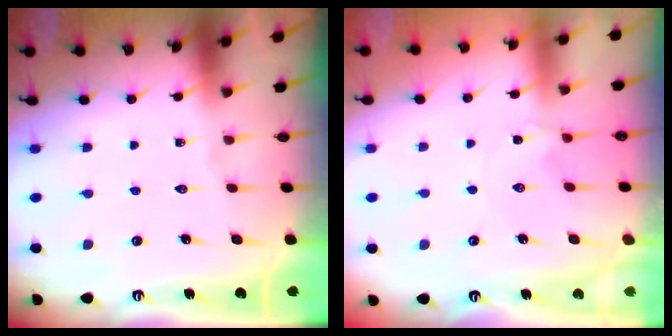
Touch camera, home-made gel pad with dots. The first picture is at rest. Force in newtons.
{"total": 0.6, "press": 0.6, "slide": 0.3}